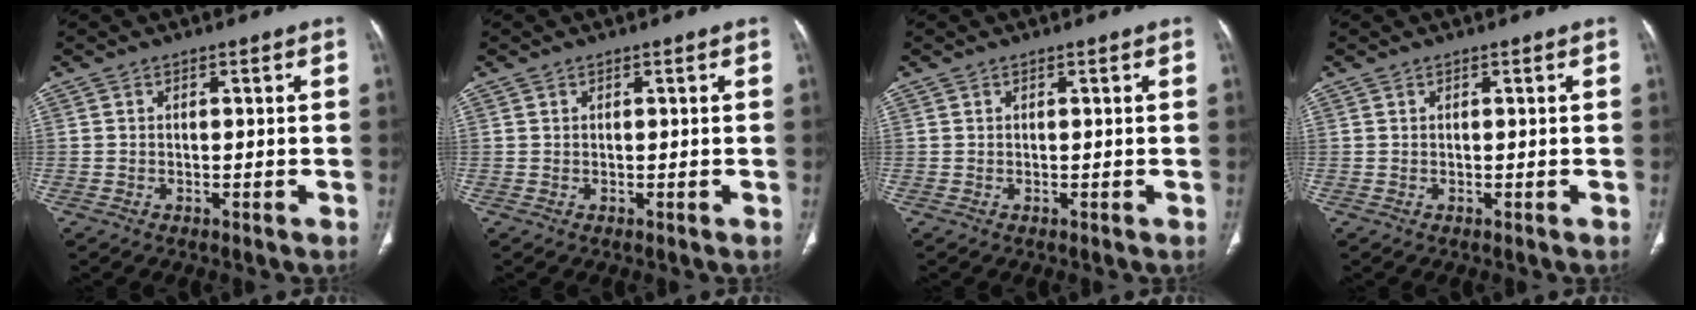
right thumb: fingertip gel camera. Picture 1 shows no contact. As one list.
[{"total": 0.0}, {"total": 0.0}, {"total": 0.0}]